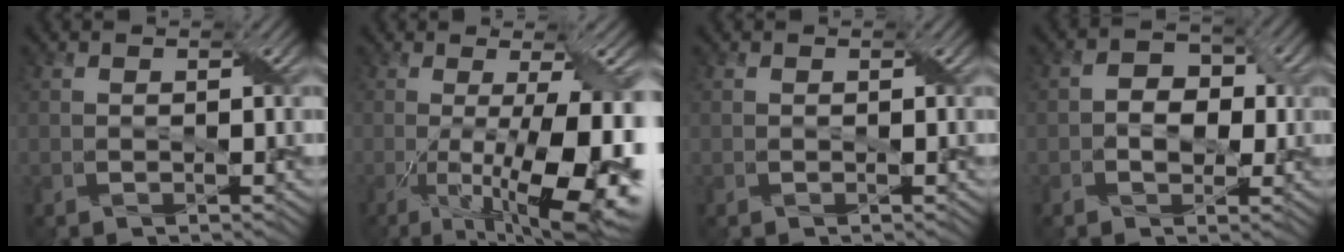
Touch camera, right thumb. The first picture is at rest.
{"total": 16.8, "force": [-4.2, 5.0, 15.5], "torque": [-0.213, -0.020, -0.049]}
{"total": 0.0}
{"total": 4.0, "force": [-0.3, 3.1, 2.5], "torque": [-0.036, 0.001, -0.015]}